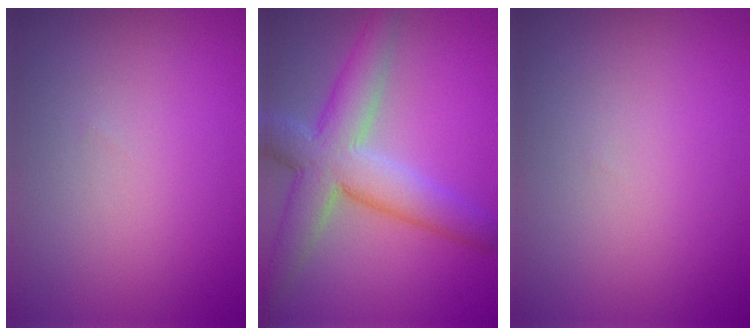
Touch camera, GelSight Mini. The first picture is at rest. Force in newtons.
{"total": 7.4, "press": 7.4, "slide": 0.3}
{"total": 0.0}